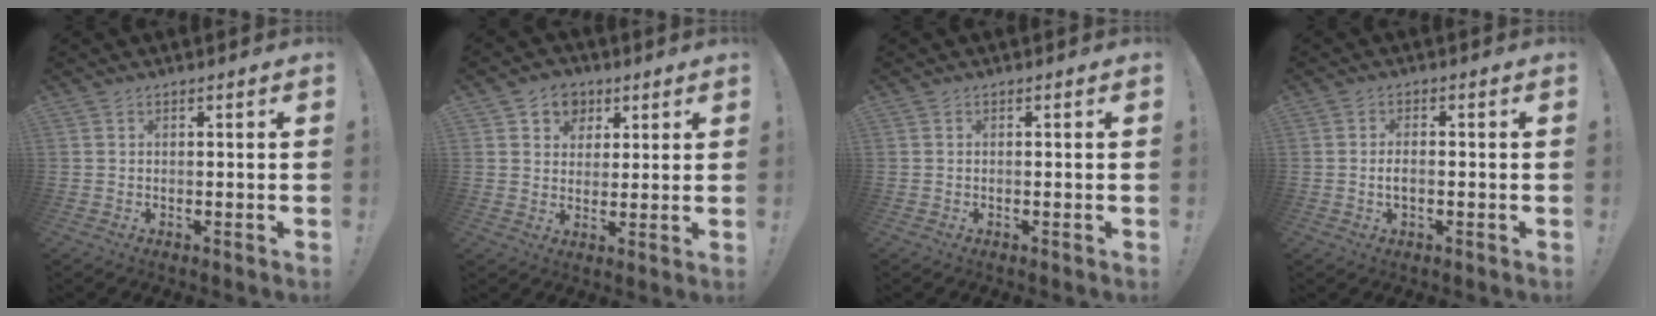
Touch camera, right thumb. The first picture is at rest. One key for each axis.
{"total": 7.2, "fx": 2.8, "fy": 6.4, "fz": 1.4, "tx": -0.013, "ty": -0.019, "tz": 0.055}
{"total": 0.0}
{"total": 2.7, "fx": -0.6, "fy": 1.2, "fz": 2.3, "tx": -0.048, "ty": 0.005, "tz": -0.012}